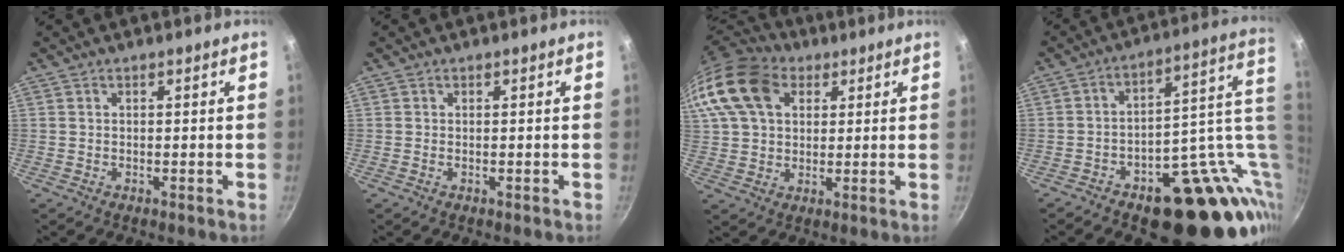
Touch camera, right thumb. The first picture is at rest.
{"total": 0.0}
{"total": 18.0, "force": [6.5, 13.1, 10.6], "torque": [-0.217, 0.022, 0.108]}
{"total": 23.0, "force": [-3.5, 13.8, 18.0], "torque": [-0.153, 0.035, -0.029]}